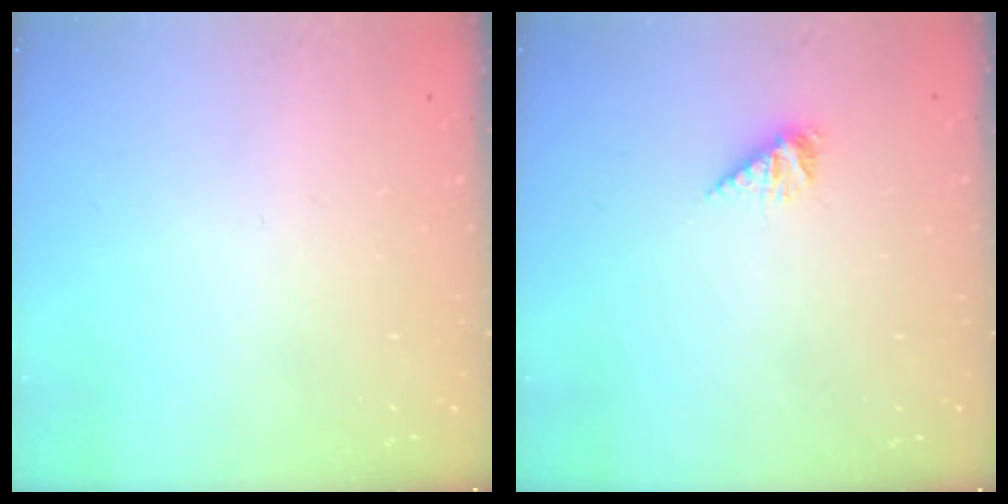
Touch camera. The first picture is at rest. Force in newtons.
{"total": 2.8, "press": 2.8, "slide": 0.5}